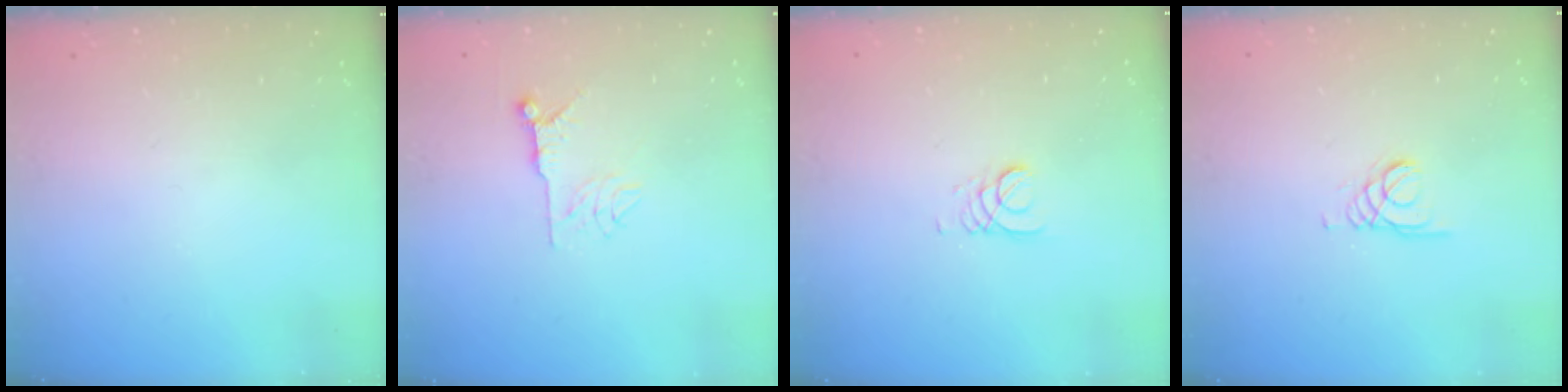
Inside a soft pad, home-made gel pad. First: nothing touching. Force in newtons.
{"total": 7.2, "press": 7.2, "slide": 0.5}
{"total": 2.2, "press": 2.2, "slide": 0.3}
{"total": 1.6, "press": 1.6, "slide": 0.0}